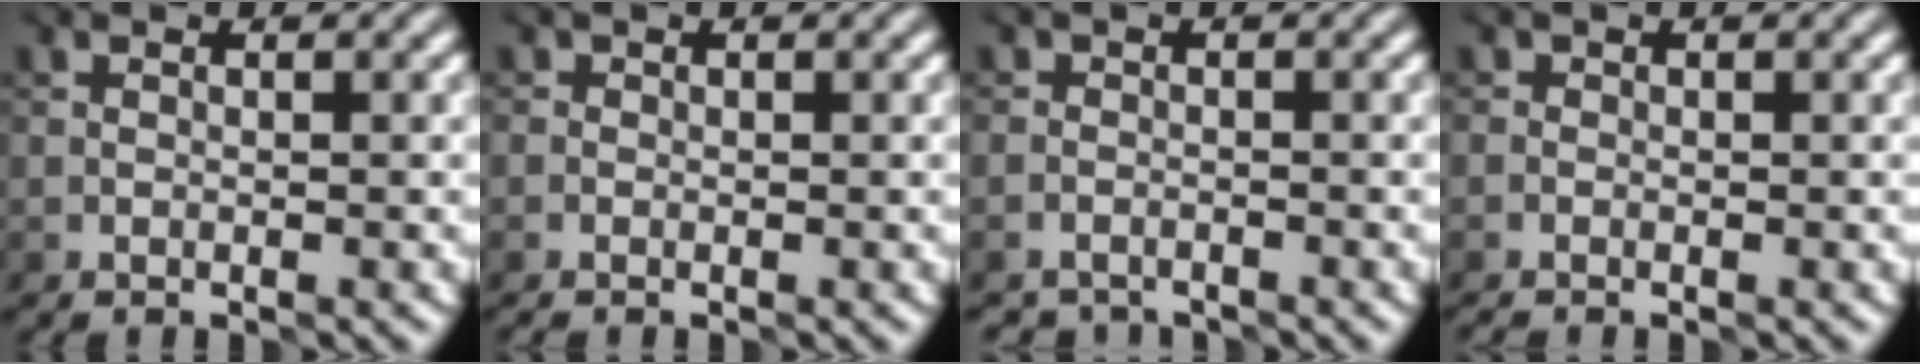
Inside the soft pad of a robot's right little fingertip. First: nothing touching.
{"total": 0.5, "force": [-0.5, 0.0, -0.2], "torque": [0.008, -0.003, -0.012]}
{"total": 2.2, "force": [-2.0, 0.5, -0.4], "torque": [0.016, -0.006, -0.042]}
{"total": 0.8, "force": [-0.8, 0.0, -0.2], "torque": [0.004, -0.006, -0.021]}